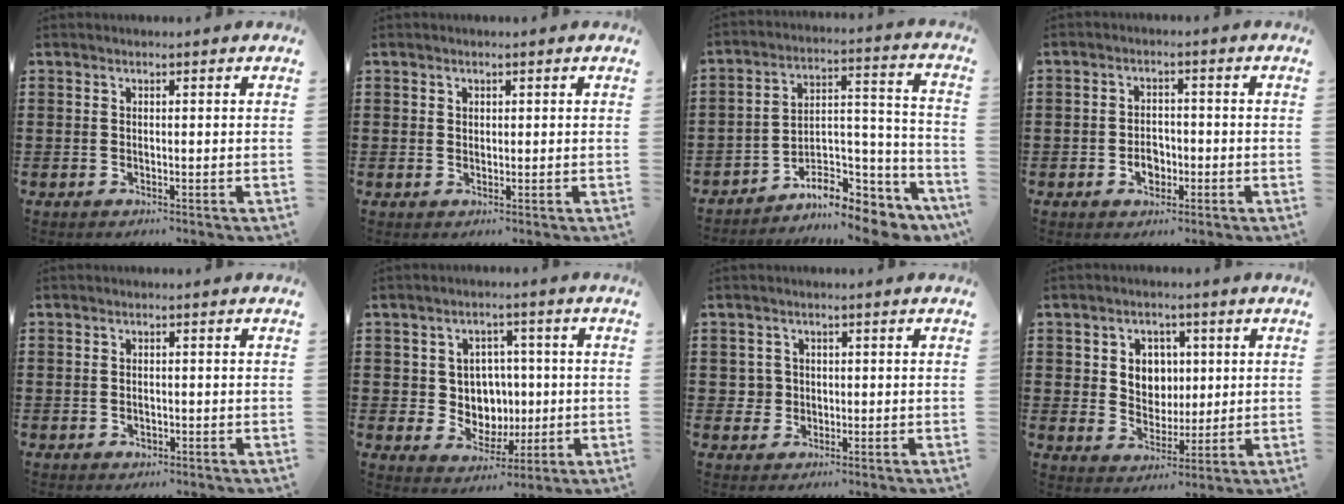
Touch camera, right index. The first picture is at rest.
{"total": 0.9, "force": [0.5, 0.7, 0.2], "torque": [-0.006, 0.002, 0.011]}
{"total": 8.8, "force": [-7.4, 3.6, 3.1], "torque": [-0.038, 0.027, -0.135]}
{"total": 3.4, "force": [-1.3, 2.4, 2.1], "torque": [-0.033, 0.000, -0.026]}
{"total": 1.0, "force": [-0.3, 0.7, 0.7], "torque": [-0.015, 0.002, -0.007]}
{"total": 5.7, "force": [0.7, 5.4, 1.8], "torque": [-0.043, 0.006, 0.012]}
{"total": 2.5, "force": [-0.1, 2.4, 0.4], "torque": [-0.020, 0.010, -0.005]}
{"total": 5.3, "force": [1.4, 4.8, 1.7], "torque": [-0.041, 0.011, 0.019]}